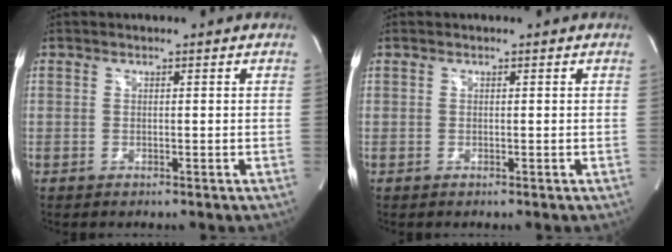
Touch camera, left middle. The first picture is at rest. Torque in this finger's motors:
{"motor_torque": [-0.05, 0.07, 0.00, -0.01]}